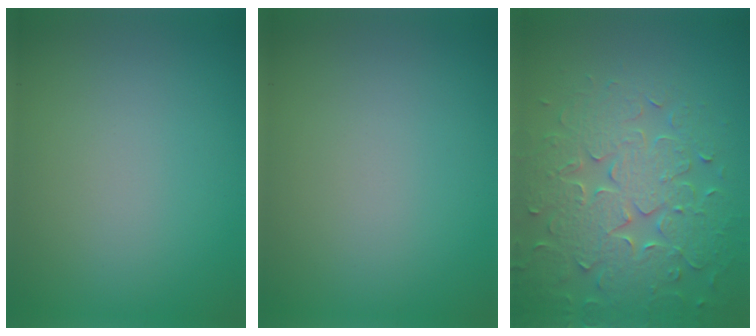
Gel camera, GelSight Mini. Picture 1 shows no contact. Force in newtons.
{"total": 0.0}
{"total": 7.1, "press": 5.8, "slide": 4.2}